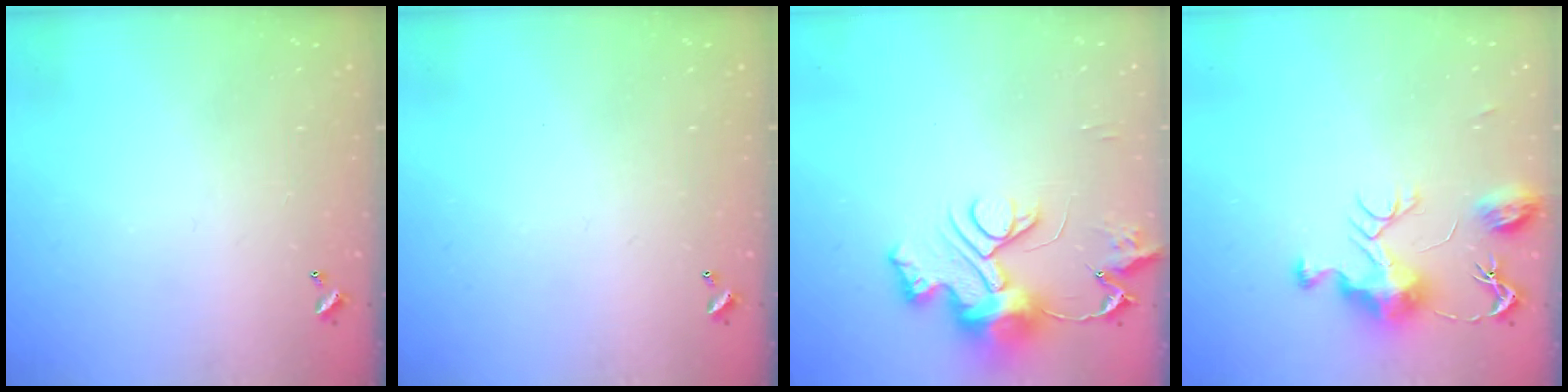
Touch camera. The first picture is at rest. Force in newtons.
{"total": 0.0}
{"total": 13.0, "press": 13.0, "slide": 0.8}
{"total": 9.4, "press": 9.4, "slide": 0.3}